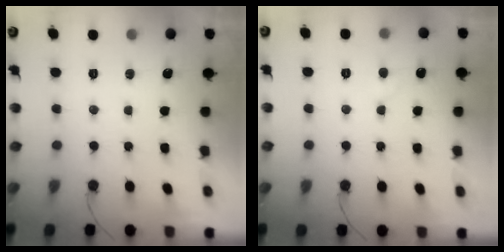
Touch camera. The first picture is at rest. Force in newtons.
{"total": 3.5, "press": 3.5, "slide": 0.1}